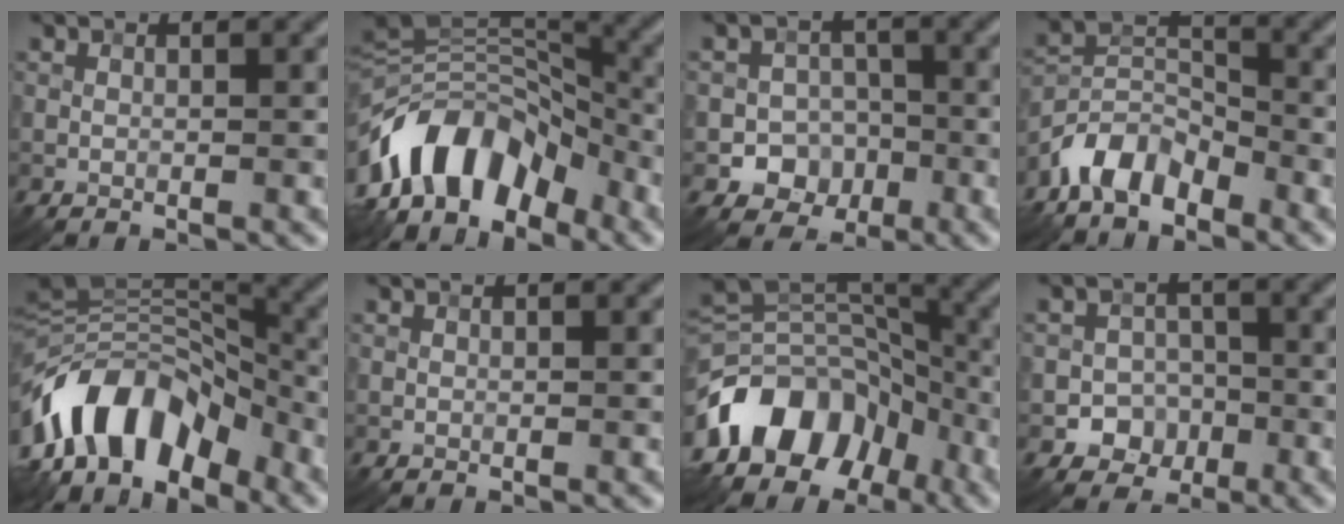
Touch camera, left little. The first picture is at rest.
{"total": 10.7, "force": [-6.0, 6.1, 6.4], "torque": [-0.100, 0.019, -0.121]}
{"total": 5.1, "force": [-2.1, 4.4, 1.4], "torque": [0.014, 0.001, -0.052]}
{"total": 4.9, "force": [-3.6, 2.5, 2.1], "torque": [-0.034, 0.009, -0.082]}
{"total": 10.6, "force": [-5.9, 5.9, 6.6], "torque": [-0.104, 0.016, -0.112]}
{"total": 0.0}
{"total": 11.2, "force": [-6.0, 7.6, 5.6], "torque": [-0.095, 0.015, -0.118]}
{"total": 4.3, "force": [-2.0, 3.7, 1.0], "torque": [0.022, 0.005, -0.044]}